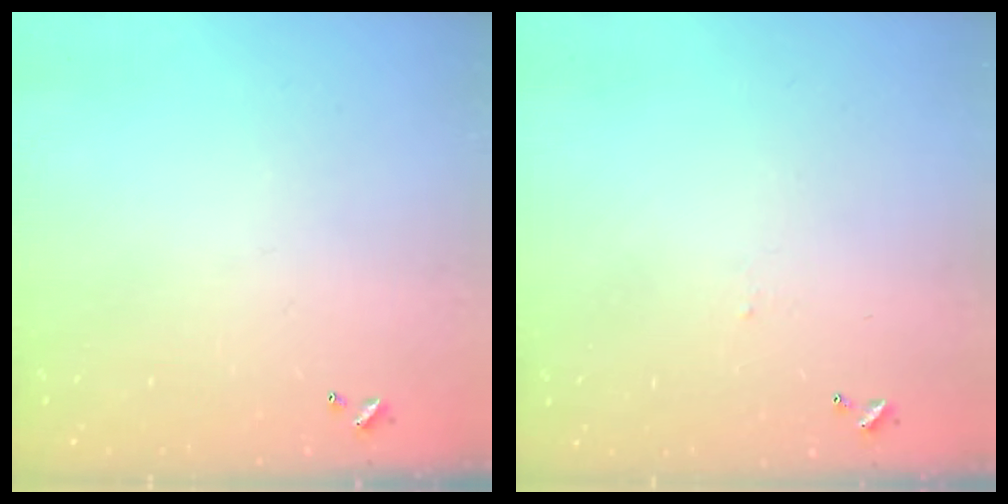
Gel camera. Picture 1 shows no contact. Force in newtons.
{"total": 2.1, "press": 2.1, "slide": 0.2}